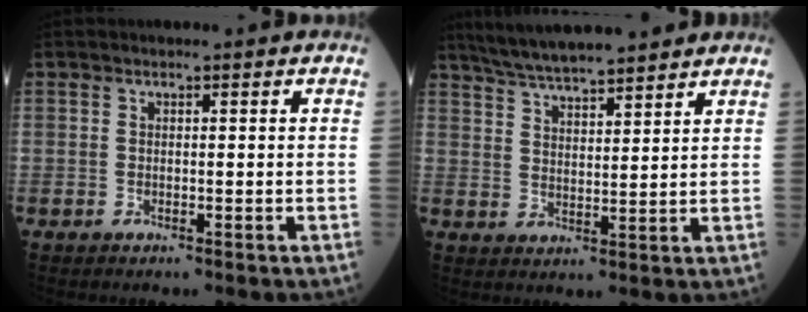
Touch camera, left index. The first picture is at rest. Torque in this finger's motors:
{"motor_torque": [0.36, -0.41, 0.18, 0.06]}